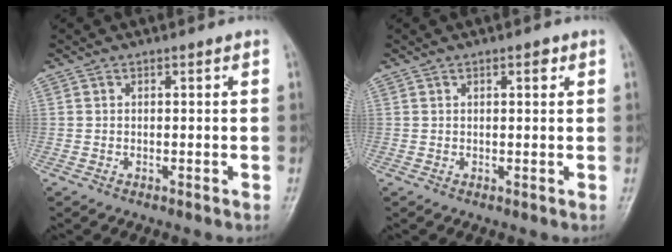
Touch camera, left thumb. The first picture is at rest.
{"total": 1.7, "force": [0.8, 0.6, 1.3], "torque": [-0.015, 0.000, 0.010]}